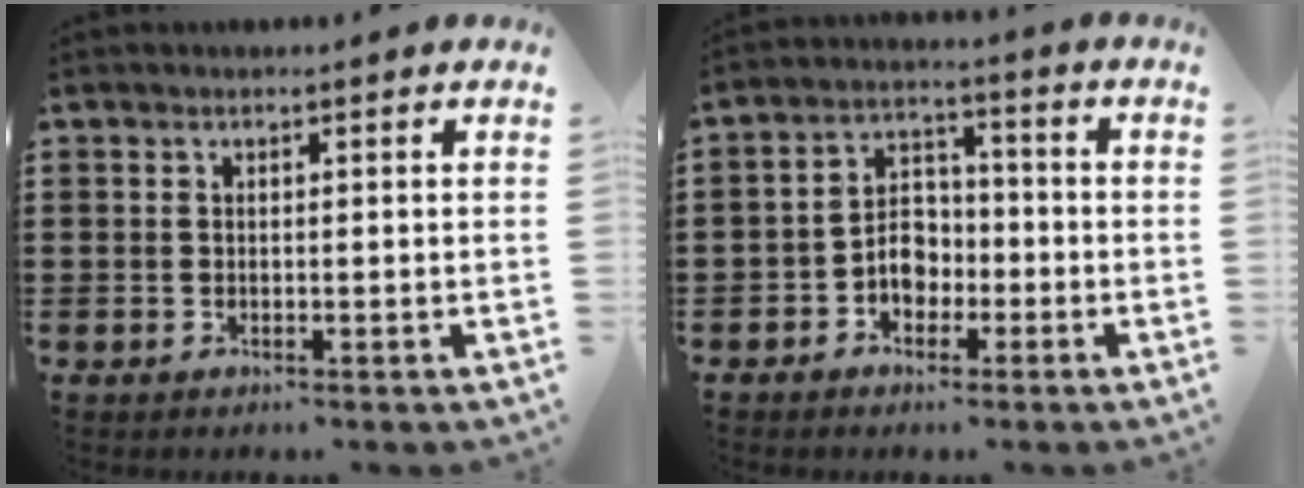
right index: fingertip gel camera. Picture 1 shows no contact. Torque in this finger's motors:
{"motor_torque": [0.66, 1.10, 0.12, 0.01]}